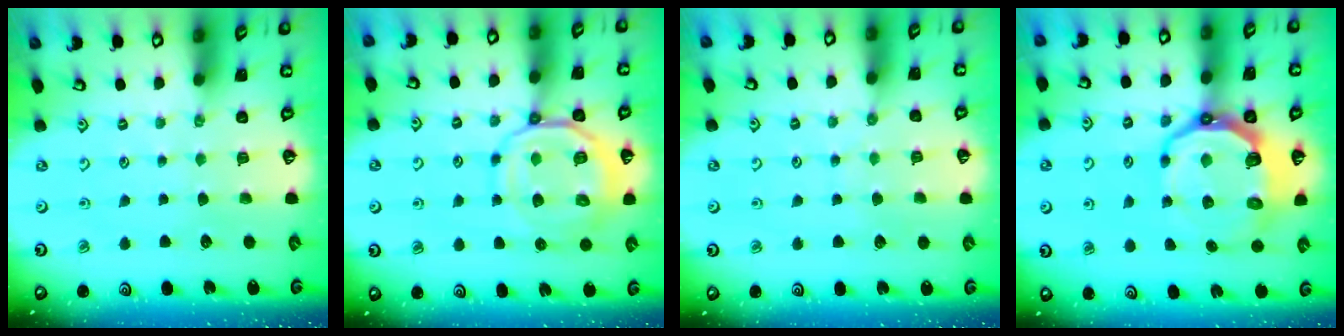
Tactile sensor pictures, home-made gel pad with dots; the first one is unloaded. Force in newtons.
{"total": 14.0, "press": 14.0, "slide": 1.5}
{"total": 5.3, "press": 5.3, "slide": 0.6}
{"total": 13.2, "press": 12.4, "slide": 4.4}